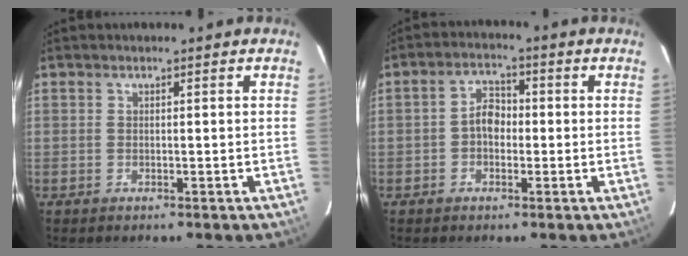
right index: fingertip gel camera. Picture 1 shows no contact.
{"total": 4.1, "force": [-0.7, 3.0, 2.7], "torque": [-0.047, 0.015, -0.014]}